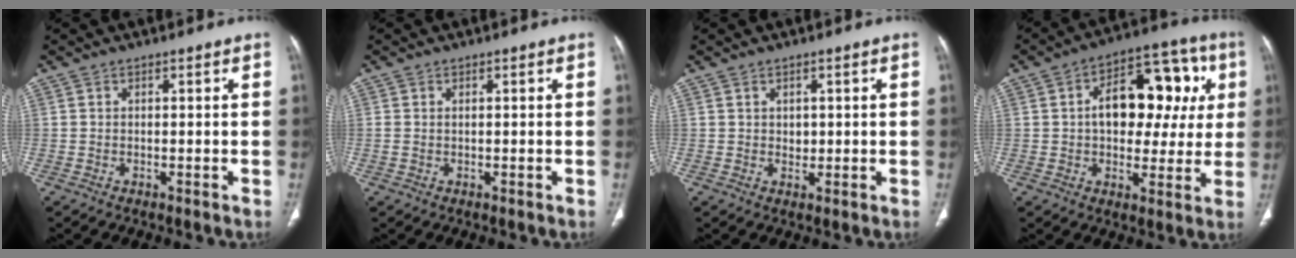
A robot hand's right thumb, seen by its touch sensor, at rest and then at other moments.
{"total": 1.0, "force": [0.1, 0.6, 0.7], "torque": [-0.028, 0.010, 0.007]}
{"total": 1.4, "force": [0.4, 1.1, 0.8], "torque": [-0.005, -0.003, 0.009]}
{"total": 18.1, "force": [3.1, 11.1, 14.0], "torque": [-0.144, 0.031, 0.044]}